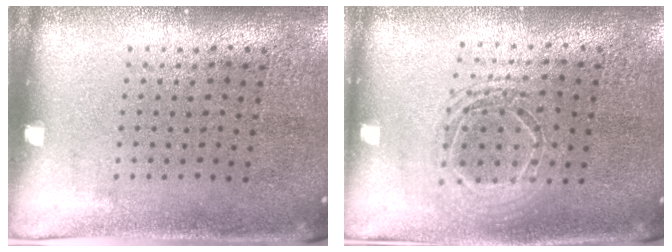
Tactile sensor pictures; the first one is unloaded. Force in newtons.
{"total": 1.6, "press": 1.4, "slide": 0.8}